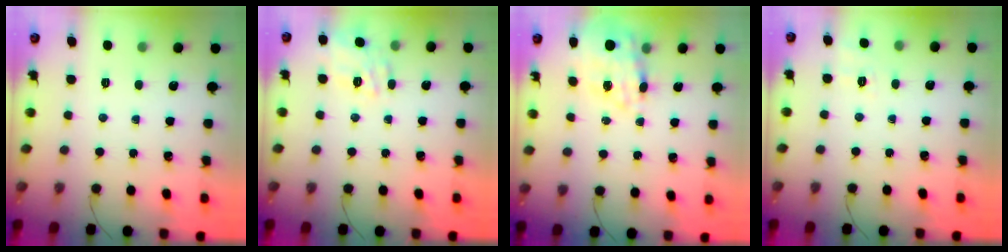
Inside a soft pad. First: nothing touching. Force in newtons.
{"total": 15.0, "press": 15.0, "slide": 0.7}
{"total": 14.4, "press": 14.1, "slide": 3.1}
{"total": 2.6, "press": 1.6, "slide": 2.1}